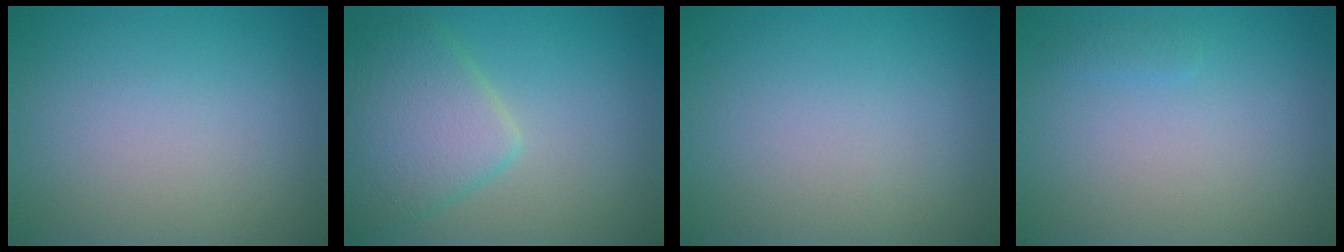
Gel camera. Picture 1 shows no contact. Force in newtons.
{"total": 5.3, "press": 5.3, "slide": 0.3}
{"total": 0.0}
{"total": 0.6, "press": 0.6, "slide": 0.0}